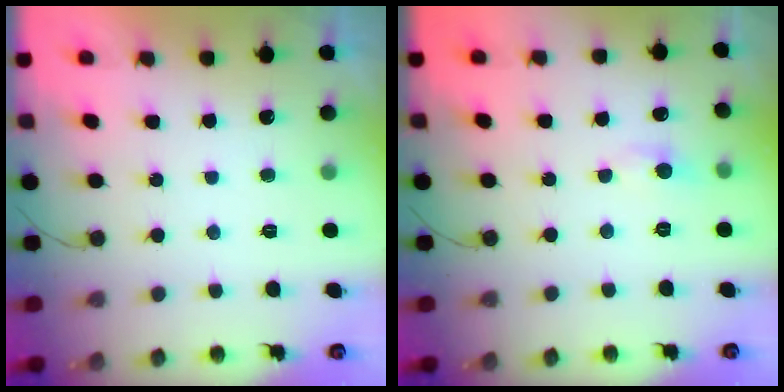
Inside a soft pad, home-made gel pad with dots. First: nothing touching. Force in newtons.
{"total": 3.7, "press": 3.7, "slide": 0.3}